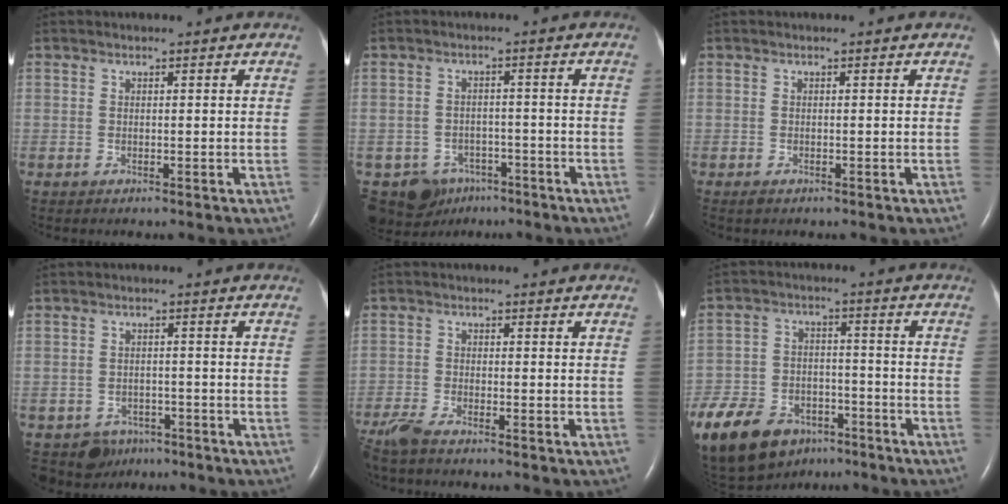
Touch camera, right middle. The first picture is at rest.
{"total": 7.5, "force": [-4.8, 5.8, 0.7], "torque": [-0.019, 0.014, -0.064]}
{"total": 0.6, "force": [-0.4, 0.3, 0.2], "torque": [-0.009, -0.002, -0.006]}
{"total": 4.7, "force": [-3.3, 3.4, 0.0], "torque": [0.002, 0.007, -0.046]}
{"total": 4.0, "force": [-3.5, 0.4, 1.9], "torque": [-0.047, -0.016, -0.071]}
{"total": 24.2, "force": [-15.4, 14.5, 11.7], "torque": [-0.330, -0.025, -0.248]}